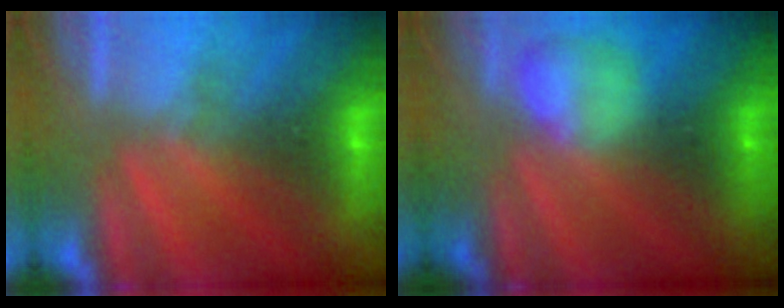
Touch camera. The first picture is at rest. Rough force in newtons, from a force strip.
{"total": 2.3}